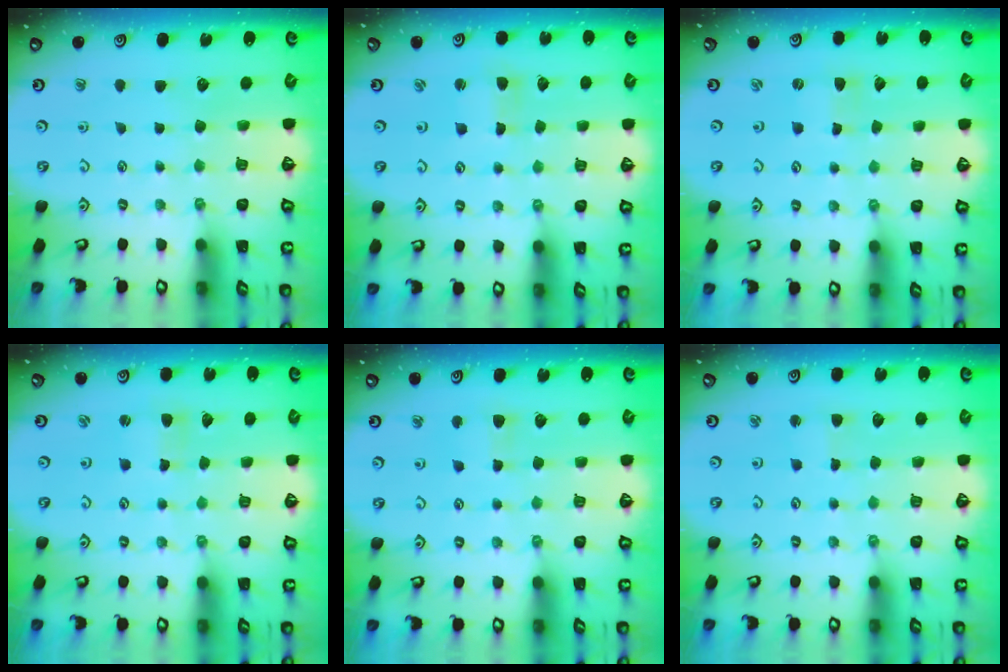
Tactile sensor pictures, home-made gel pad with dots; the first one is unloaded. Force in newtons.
{"total": 1.2, "press": 1.1, "slide": 0.3}
{"total": 0.0}
{"total": 1.3, "press": 1.2, "slide": 0.2}
{"total": 2.8, "press": 2.8, "slide": 0.5}
{"total": 1.7, "press": 1.7, "slide": 0.1}